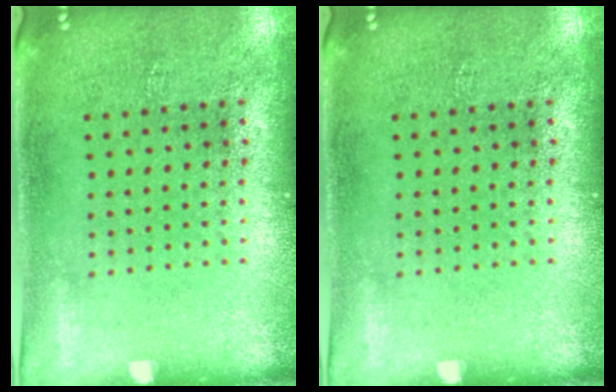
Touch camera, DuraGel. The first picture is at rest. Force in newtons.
{"total": 0.0}